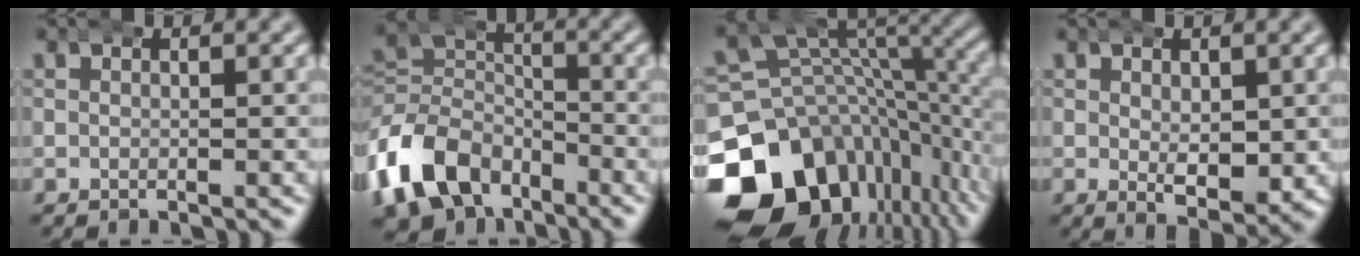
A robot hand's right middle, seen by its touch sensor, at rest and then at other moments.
{"total": 9.3, "force": [-4.2, 7.3, 3.9], "torque": [-0.079, -0.035, -0.066]}
{"total": 20.0, "force": [-6.7, 14.7, 11.8], "torque": [-0.177, -0.055, -0.094]}
{"total": 3.7, "force": [-0.2, 2.0, 3.1], "torque": [-0.051, -0.025, 0.008]}